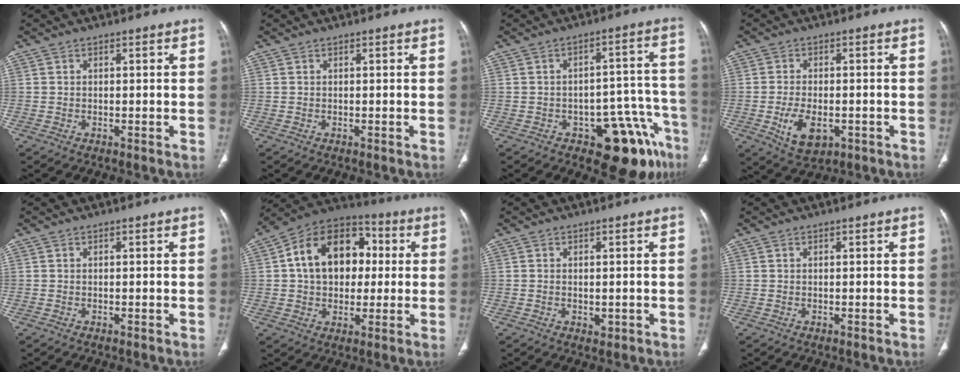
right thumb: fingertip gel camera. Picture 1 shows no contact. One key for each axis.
{"total": 0.0}
{"total": 13.4, "fx": -8.0, "fy": 6.1, "fz": 9.0, "tx": -0.060, "ty": 0.067, "tz": -0.103}
{"total": 7.8, "fx": -2.3, "fy": 4.5, "fz": 5.8, "tx": -0.097, "ty": 0.002, "tz": -0.028}
{"total": 0.0}
{"total": 18.4, "fx": 2.7, "fy": 13.2, "fz": 12.5, "tx": -0.165, "ty": 0.025, "tz": 0.036}
{"total": 1.3, "fx": -0.2, "fy": 0.9, "fz": 1.0, "tx": -0.016, "ty": -0.004, "tz": 0.001}
{"total": 0.0}